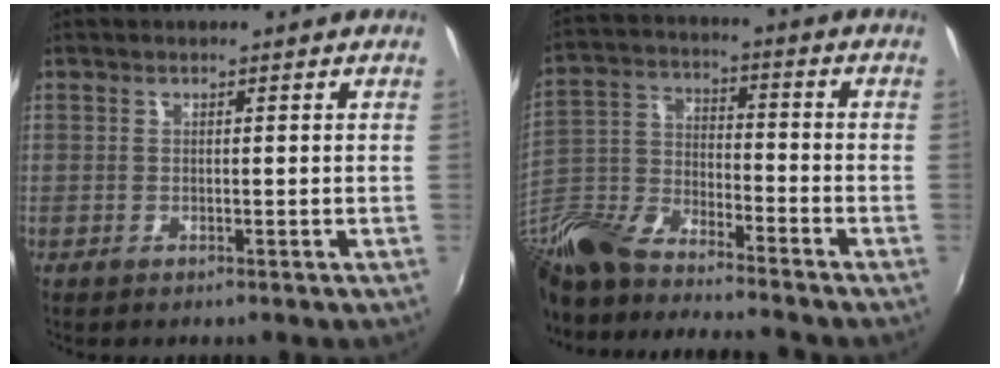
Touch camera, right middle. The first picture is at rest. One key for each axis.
{"total": 19.0, "fx": -14.7, "fy": 6.2, "fz": 10.3, "tx": -0.238, "ty": -0.036, "tz": -0.274}